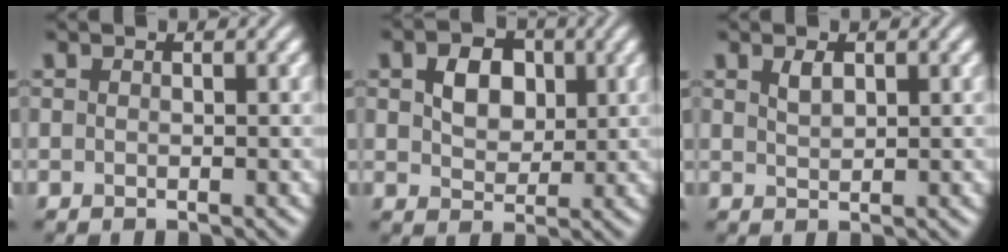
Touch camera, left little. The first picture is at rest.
{"total": 3.7, "force": [1.0, 2.6, 2.4], "torque": [-0.052, 0.004, 0.014]}
{"total": 1.4, "force": [0.8, 0.6, 1.0], "torque": [-0.023, 0.002, 0.018]}